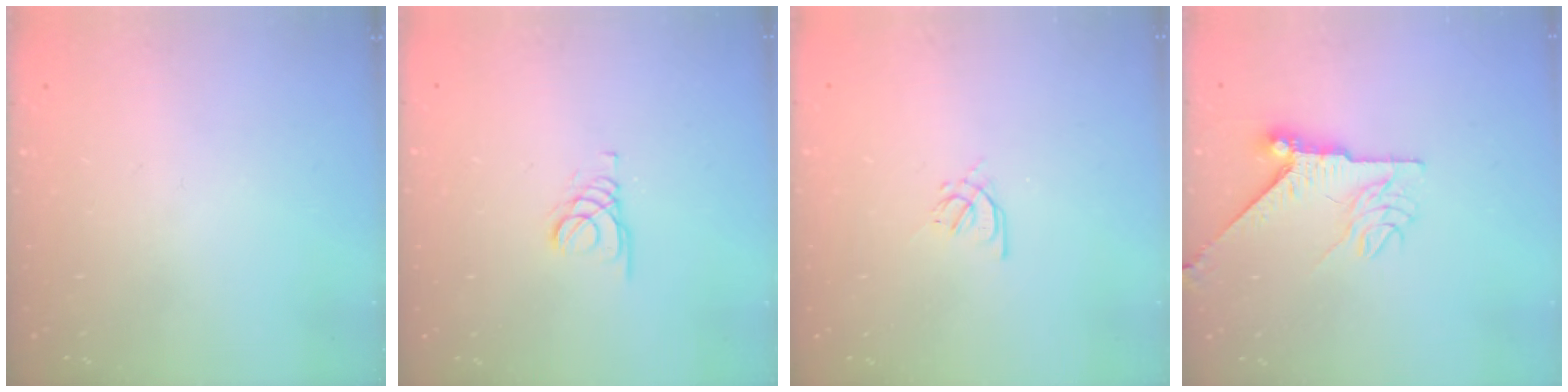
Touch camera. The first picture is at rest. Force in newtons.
{"total": 1.8, "press": 1.8, "slide": 0.2}
{"total": 2.9, "press": 2.8, "slide": 0.8}
{"total": 8.4, "press": 8.4, "slide": 0.5}